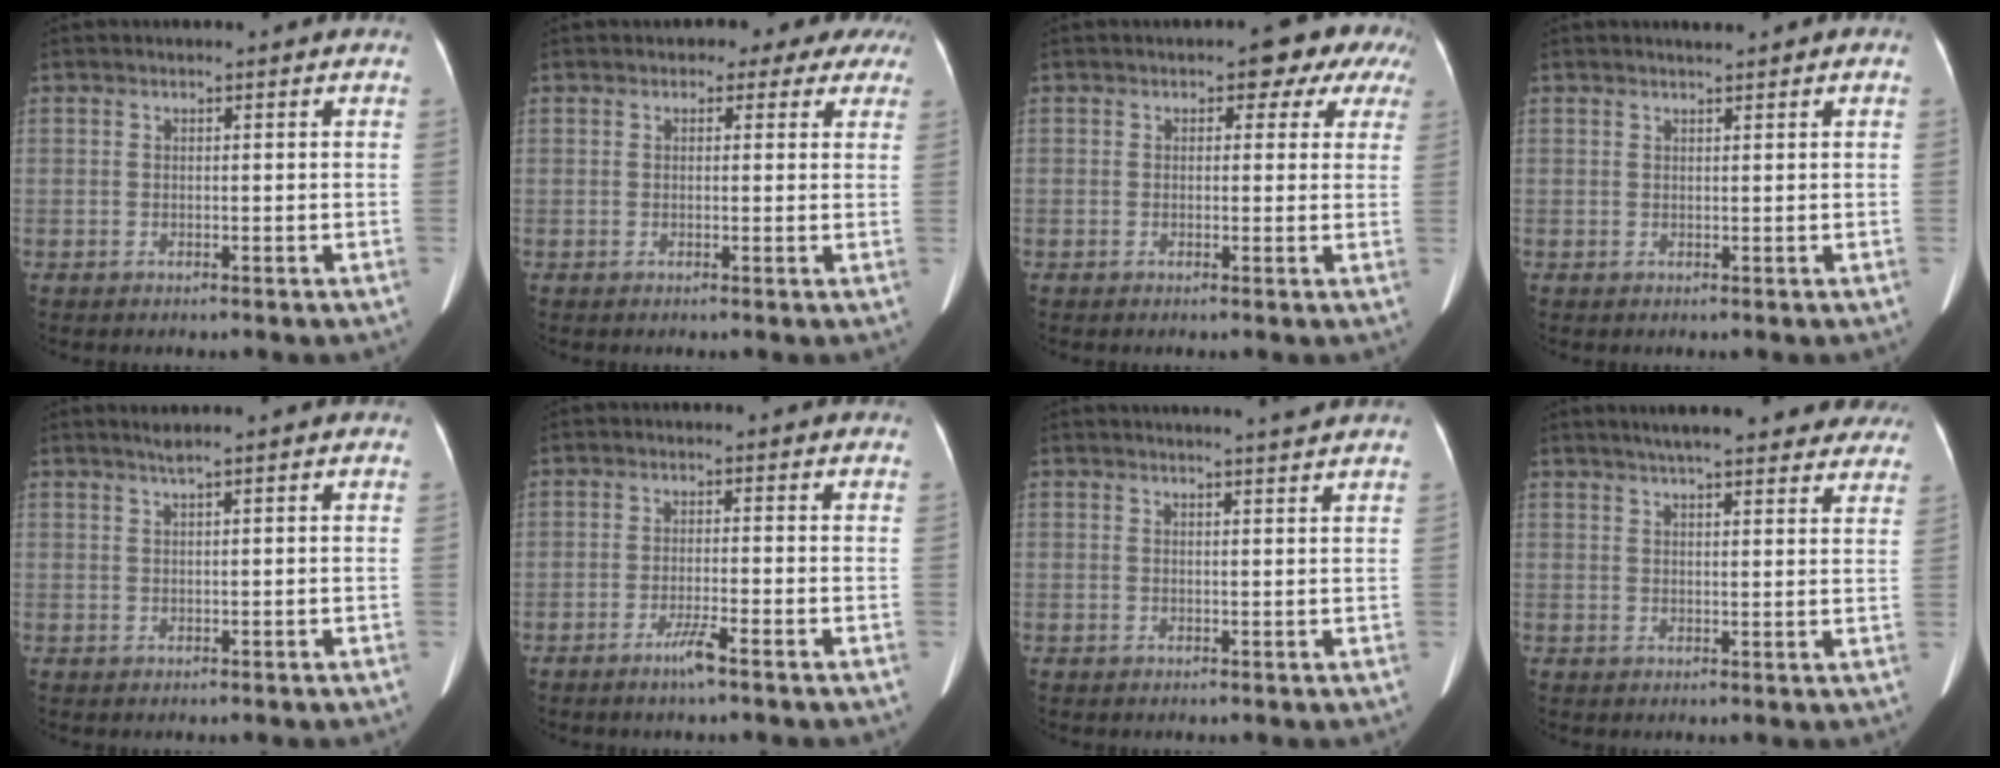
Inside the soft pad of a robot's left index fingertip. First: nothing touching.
{"total": 6.0, "force": [4.7, 3.3, 1.5], "torque": [0.002, 0.010, 0.039]}
{"total": 5.3, "force": [2.7, 3.4, 3.0], "torque": [-0.013, 0.015, 0.017]}
{"total": 0.9, "force": [0.9, 0.2, 0.3], "torque": [-0.006, 0.007, 0.014]}
{"total": 1.6, "force": [1.2, -0.4, 0.9], "torque": [-0.022, 0.005, 0.027]}
{"total": 2.8, "force": [-1.9, -0.3, 2.0], "torque": [-0.044, -0.006, -0.037]}
{"total": 4.4, "force": [4.0, -1.0, 1.5], "torque": [-0.021, -0.001, 0.044]}
{"total": 19.3, "force": [16.8, 3.8, 8.8], "torque": [-0.112, 0.024, 0.202]}